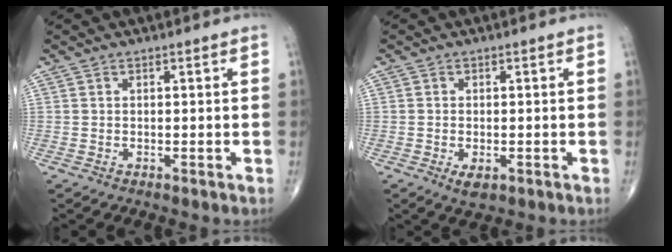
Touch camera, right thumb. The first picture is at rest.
{"total": 2.8, "force": [-1.0, 1.5, 2.2], "torque": [-0.037, -0.003, -0.014]}